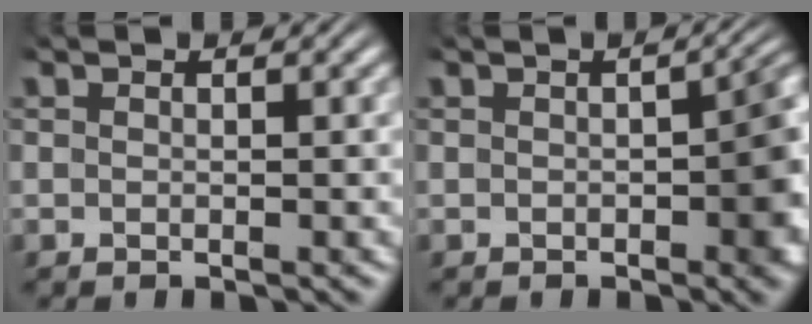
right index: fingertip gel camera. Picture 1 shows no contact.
{"total": 4.8, "force": [-0.8, 2.0, 4.2], "torque": [-0.041, -0.003, -0.011]}